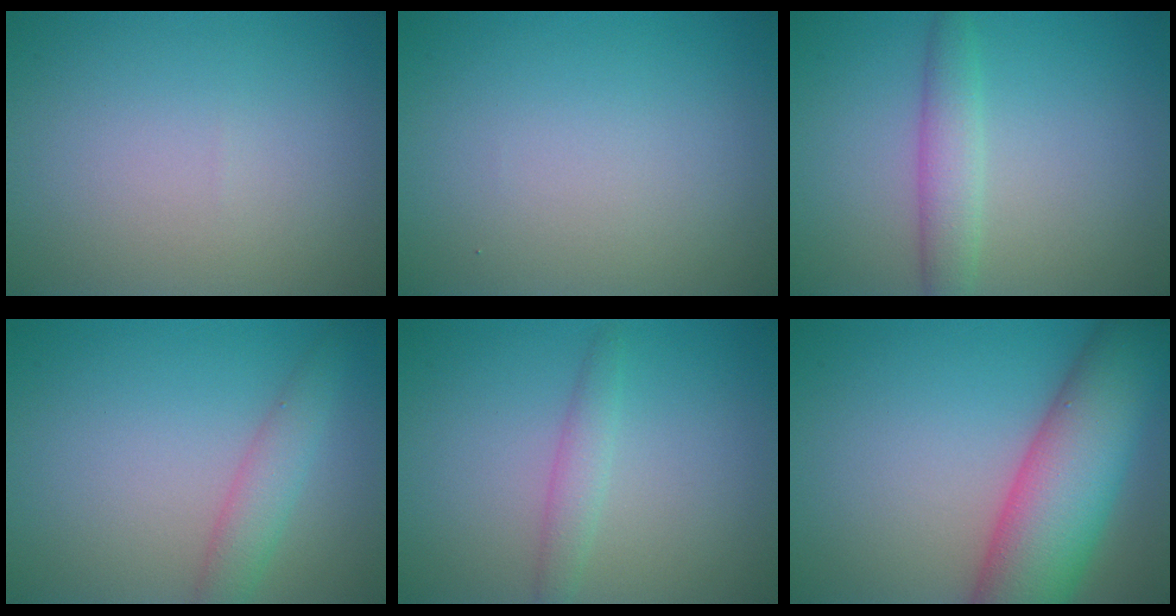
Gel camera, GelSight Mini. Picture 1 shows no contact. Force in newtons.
{"total": 0.0}
{"total": 2.8, "press": 2.8, "slide": 0.1}
{"total": 2.7, "press": 2.7, "slide": 0.2}
{"total": 1.7, "press": 1.7, "slide": 0.0}
{"total": 11.2, "press": 11.2, "slide": 0.4}